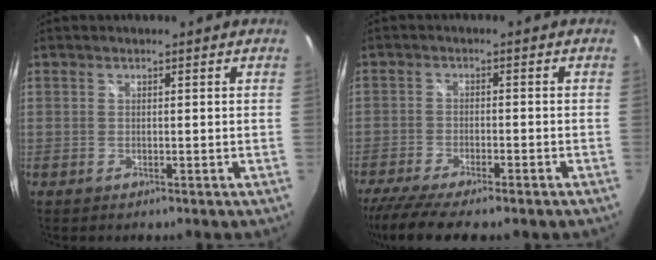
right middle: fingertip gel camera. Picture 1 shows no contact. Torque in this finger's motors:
{"motor_torque": [1.11, -1.03, 0.38, 0.12]}